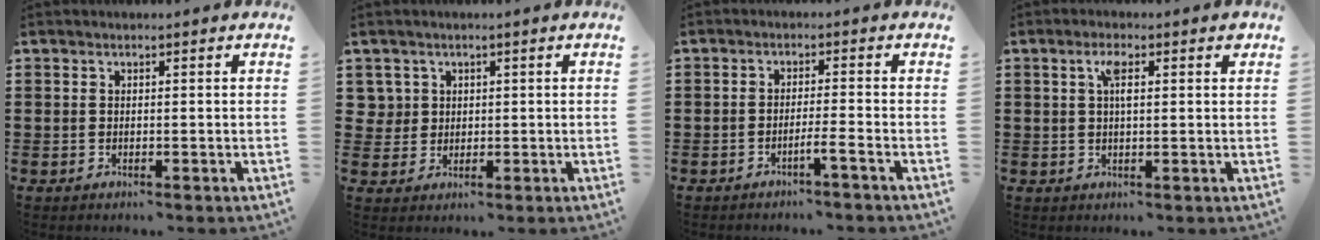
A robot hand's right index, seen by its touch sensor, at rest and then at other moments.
{"total": 2.8, "force": [0.8, 2.6, 0.1], "torque": [-0.017, 0.012, 0.015]}
{"total": 2.3, "force": [-1.6, -0.5, 1.5], "torque": [-0.026, -0.003, -0.031]}
{"total": 3.3, "force": [1.1, 0.9, 3.0], "torque": [-0.046, 0.001, 0.013]}